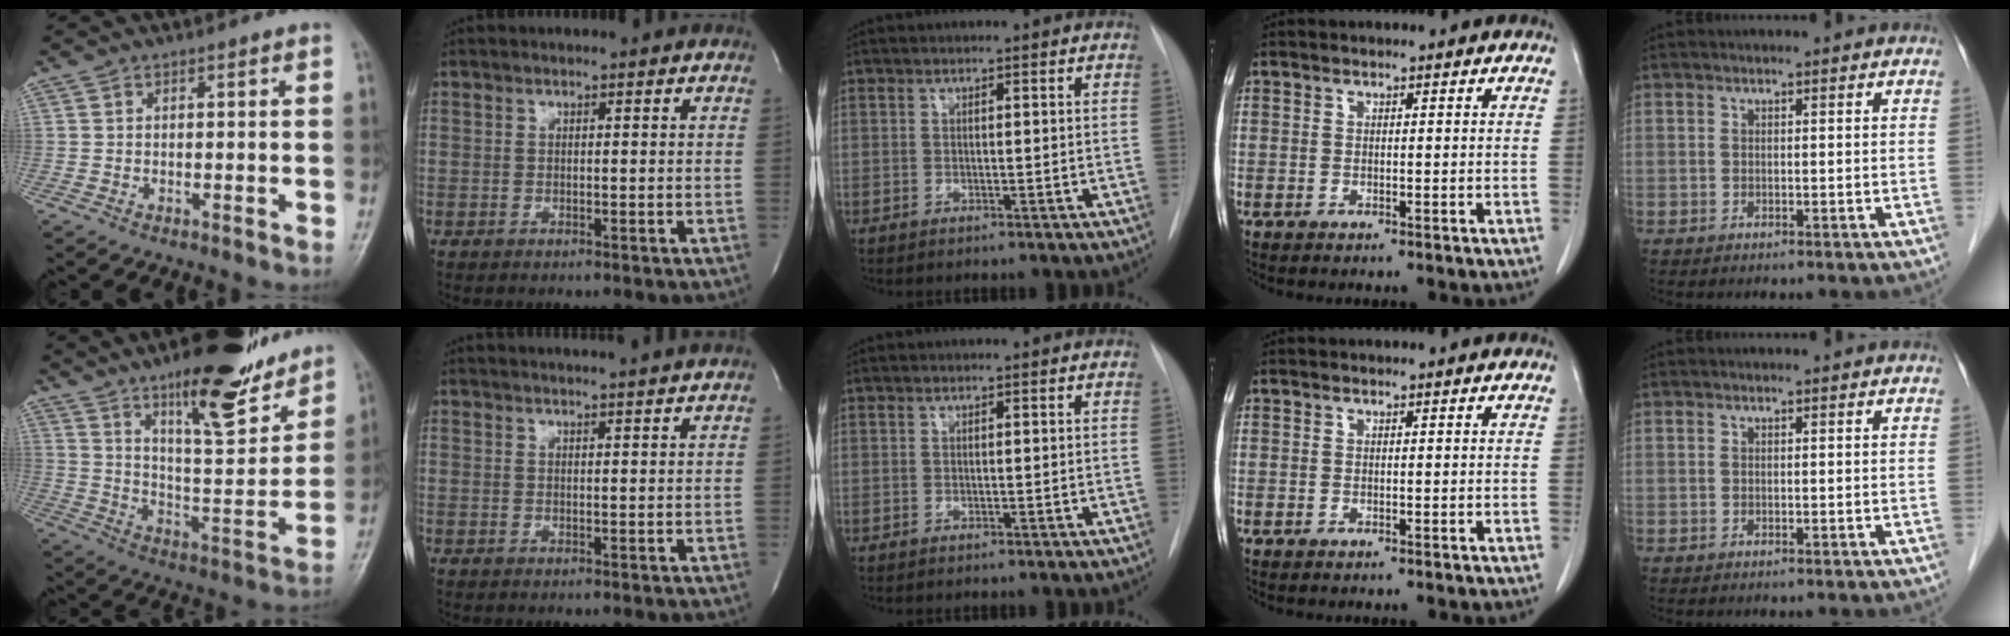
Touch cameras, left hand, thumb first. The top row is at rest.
{"thumb": {"total": 19.2, "force": [13.3, 5.3, 12.7], "torque": [-0.151, -0.081, 0.213]}, "index": {"total": 7.9, "force": [7.4, -1.0, 2.5], "torque": [-0.030, 0.016, 0.085]}}